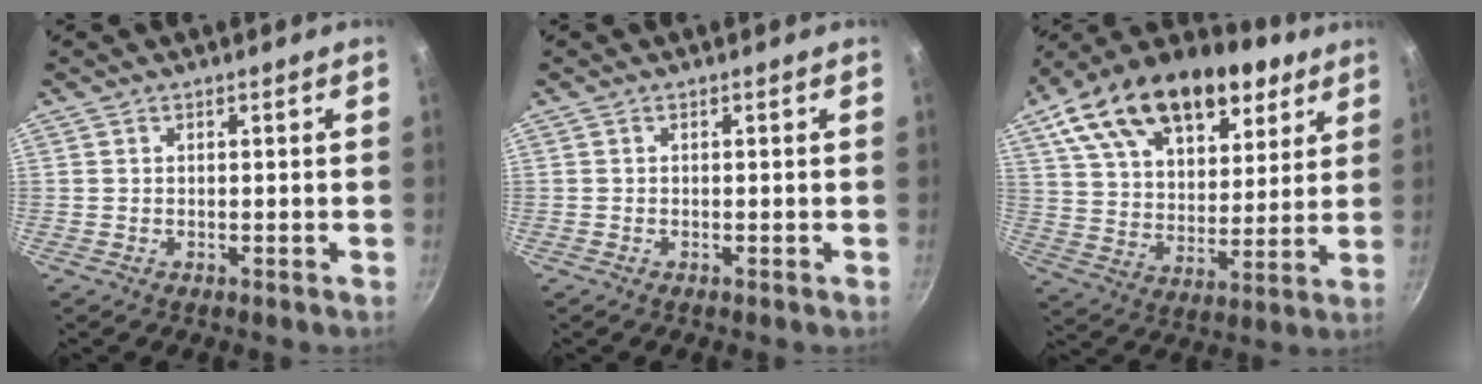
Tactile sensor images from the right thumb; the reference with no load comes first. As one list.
[{"total": 0.0}, {"total": 25.3, "force": [14.4, 13.8, 15.5], "torque": [-0.242, -0.019, 0.236]}]